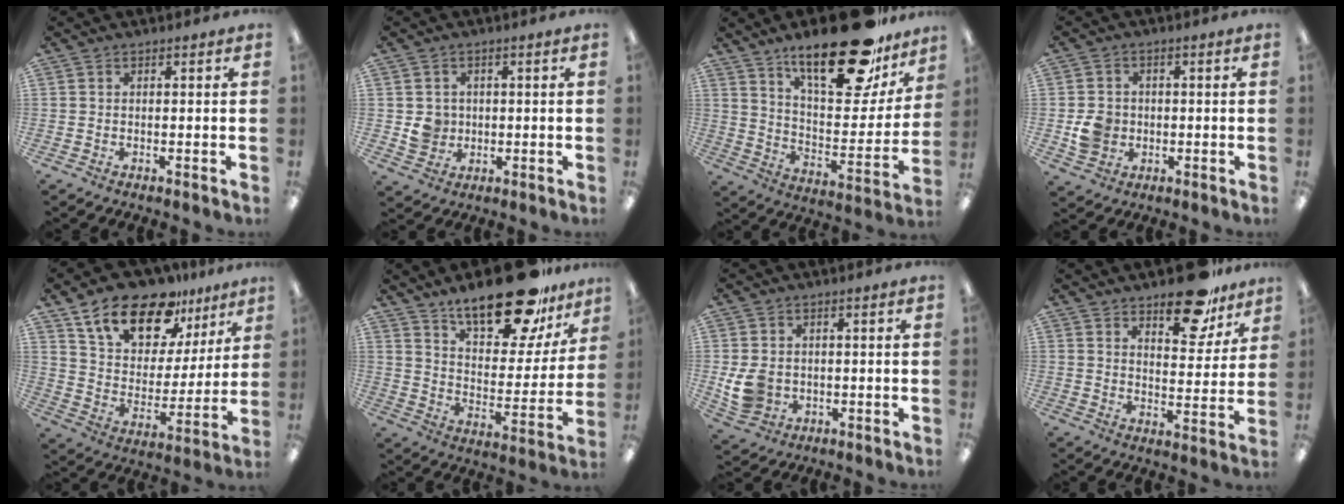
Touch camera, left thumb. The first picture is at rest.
{"total": 4.6, "force": [0.3, 4.4, 1.1], "torque": [-0.011, 0.004, 0.007]}
{"total": 26.4, "force": [18.8, 9.5, 15.9], "torque": [-0.227, -0.120, 0.309]}
{"total": 5.5, "force": [-0.7, 5.0, 2.1], "torque": [-0.032, 0.004, -0.012]}
{"total": 18.0, "force": [13.1, 9.0, 8.4], "torque": [-0.158, -0.073, 0.236]}
{"total": 22.8, "force": [17.5, 8.1, 12.2], "torque": [-0.187, -0.108, 0.295]}
{"total": 6.8, "force": [0.0, 5.8, 3.6], "torque": [-0.081, 0.009, 0.004]}
{"total": 14.4, "force": [10.6, 6.3, 7.5], "torque": [-0.080, -0.068, 0.180]}